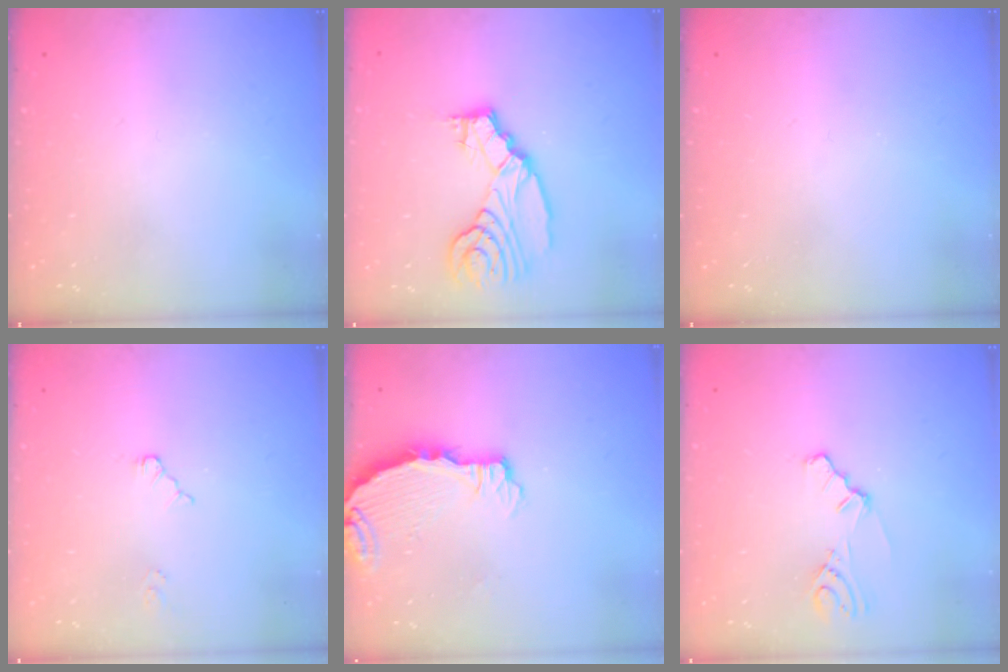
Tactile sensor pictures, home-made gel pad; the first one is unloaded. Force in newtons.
{"total": 11.4, "press": 11.4, "slide": 1.1}
{"total": 0.0}
{"total": 2.6, "press": 2.6, "slide": 0.4}
{"total": 3.8, "press": 3.8, "slide": 0.4}
{"total": 1.7, "press": 1.6, "slide": 0.5}